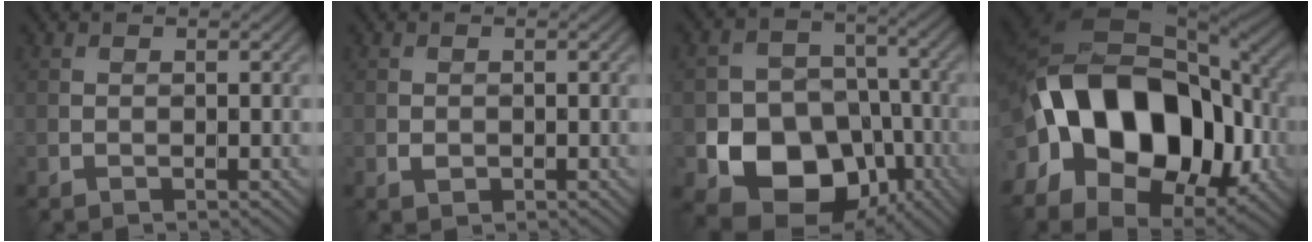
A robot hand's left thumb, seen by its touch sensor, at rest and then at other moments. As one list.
[{"total": 0.8, "force": [-0.2, 0.7, 0.4], "torque": [-0.008, -0.004, -0.004]}, {"total": 12.9, "force": [-5.5, 9.5, 6.7], "torque": [-0.126, -0.038, -0.099]}, {"total": 18.3, "force": [-3.0, 12.2, 13.3], "torque": [-0.247, -0.007, -0.045]}]